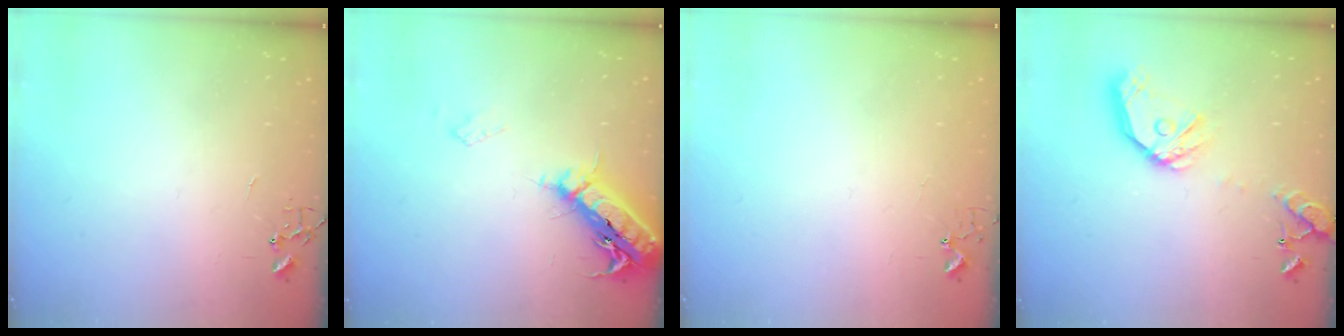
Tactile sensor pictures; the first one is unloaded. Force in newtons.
{"total": 17.6, "press": 17.3, "slide": 3.5}
{"total": 2.7, "press": 2.7, "slide": 0.2}
{"total": 16.8, "press": 16.6, "slide": 2.9}